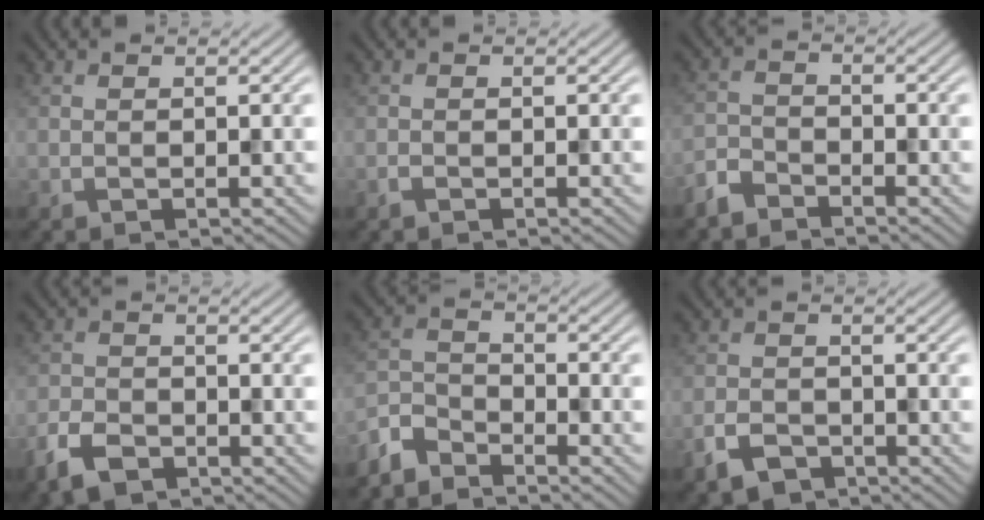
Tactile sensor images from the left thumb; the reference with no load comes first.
{"total": 0.6, "force": [-0.5, 0.2, 0.3], "torque": [-0.006, -0.001, -0.008]}
{"total": 3.2, "force": [-2.9, 1.0, 0.9], "torque": [-0.020, -0.006, -0.072]}
{"total": 4.5, "force": [-3.1, 2.4, 2.3], "torque": [-0.052, -0.007, -0.068]}
{"total": 4.9, "force": [-4.4, 1.5, 1.5], "torque": [-0.038, -0.008, -0.109]}
{"total": 3.6, "force": [-2.5, 2.1, 1.6], "torque": [-0.034, -0.007, -0.055]}